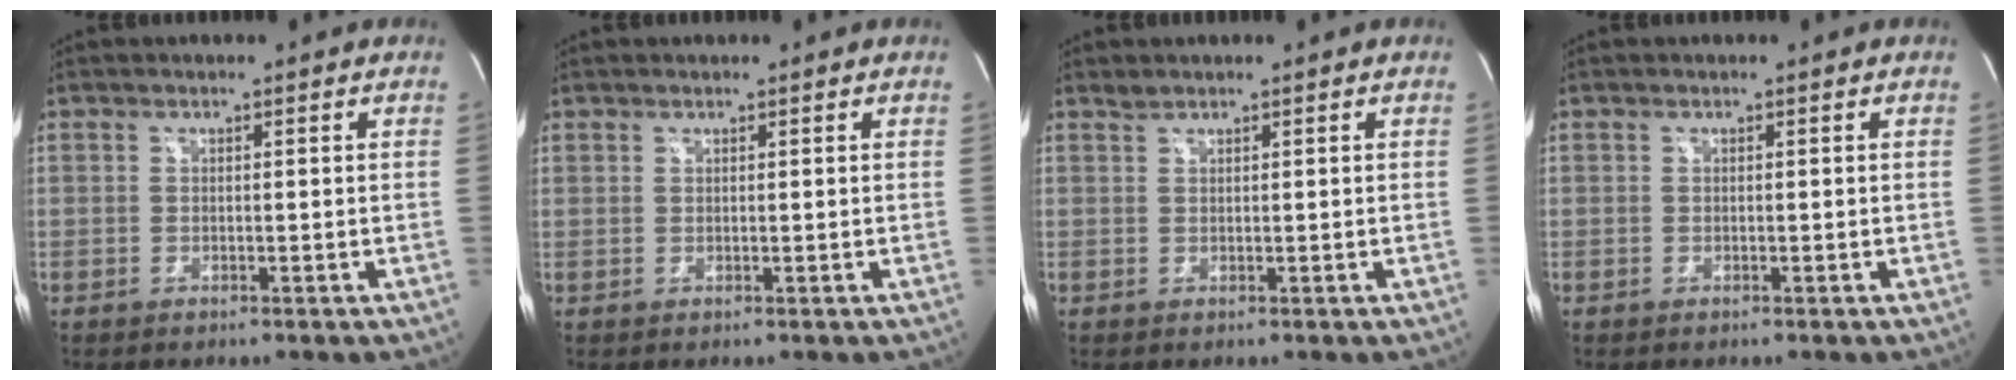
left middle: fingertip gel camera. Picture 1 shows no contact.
{"total": 0.7, "force": [0.5, 0.5, 0.0], "torque": [0.001, 0.003, 0.008]}
{"total": 0.8, "force": [0.8, -0.1, 0.0], "torque": [-0.006, 0.001, 0.020]}
{"total": 0.0}